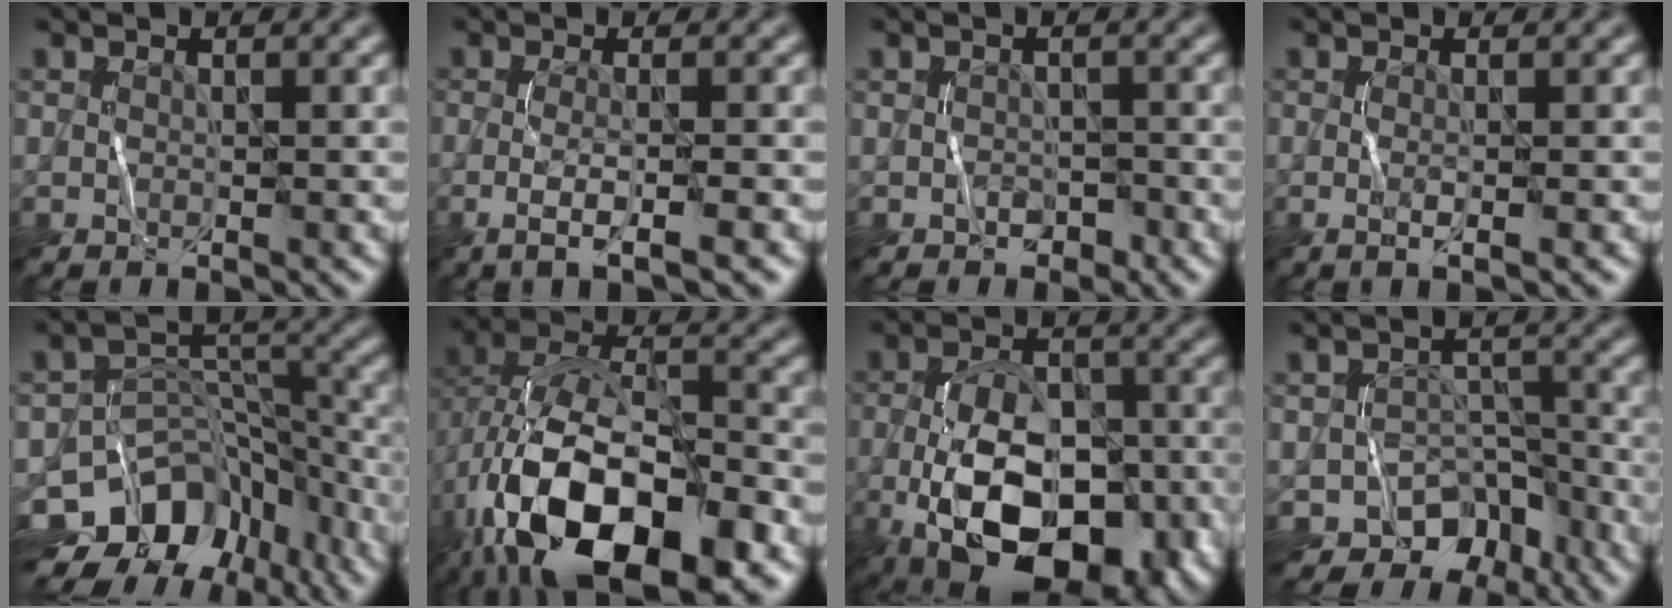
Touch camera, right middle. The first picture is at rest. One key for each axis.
{"total": 2.9, "fx": -1.0, "fy": 0.5, "fz": 2.7, "tx": -0.041, "ty": -0.009, "tz": -0.024}
{"total": 1.0, "fx": -0.7, "fy": 0.7, "fz": -0.1, "tx": 0.008, "ty": 0.001, "tz": -0.011}
{"total": 1.3, "fx": 0.0, "fy": 0.4, "fz": 1.2, "tx": -0.016, "ty": -0.010, "tz": -0.006}
{"total": 11.4, "fx": -6.8, "fy": 7.7, "fz": 4.8, "tx": -0.070, "ty": 0.008, "tz": -0.102}
{"total": 15.4, "fx": -6.9, "fy": 7.7, "fz": 11.4, "tx": -0.204, "ty": -0.016, "tz": -0.126}
{"total": 12.5, "fx": -4.3, "fy": 6.9, "fz": 9.5, "tx": -0.161, "ty": -0.023, "tz": -0.064}
{"total": 7.5, "fx": -5.8, "fy": 4.5, "fz": 1.4, "tx": 0.015, "ty": -0.001, "tz": -0.073}